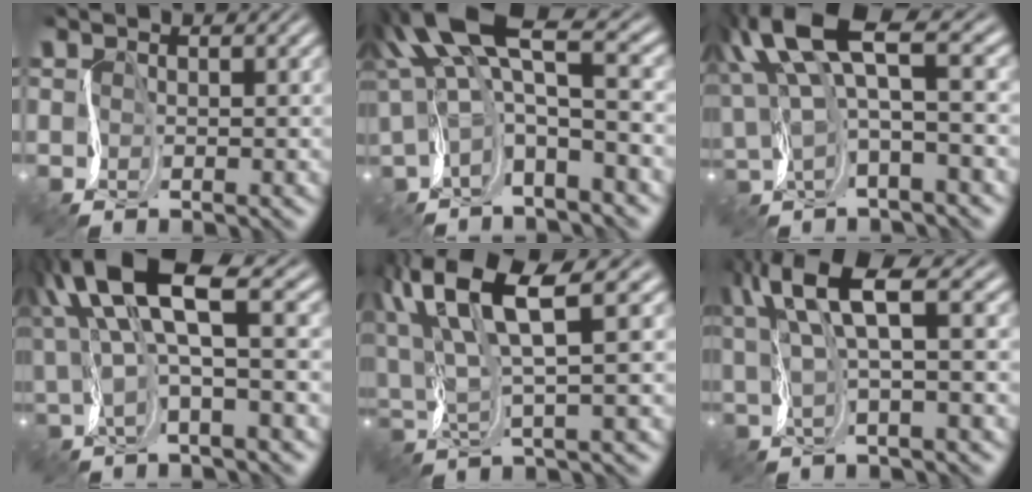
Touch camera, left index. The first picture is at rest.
{"total": 7.8, "force": [1.8, 2.7, 7.1], "torque": [-0.134, 0.015, 0.024]}
{"total": 7.7, "force": [3.3, 2.3, 6.6], "torque": [-0.139, 0.019, 0.058]}
{"total": 9.2, "force": [3.3, 2.6, 8.2], "torque": [-0.176, 0.027, 0.060]}
{"total": 9.5, "force": [4.5, 1.9, 8.1], "torque": [-0.173, 0.023, 0.085]}
{"total": 7.0, "force": [2.7, 1.7, 6.2], "torque": [-0.122, 0.025, 0.053]}